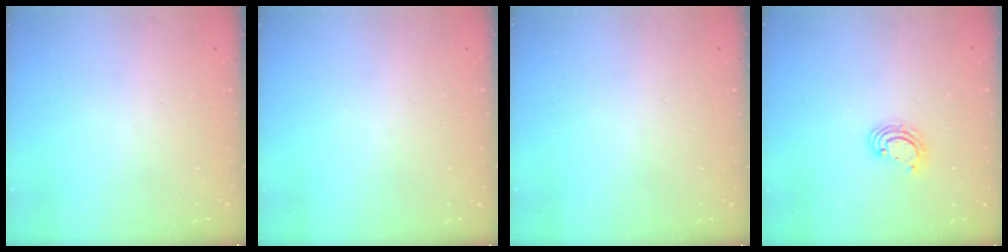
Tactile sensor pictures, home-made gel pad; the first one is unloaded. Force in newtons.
{"total": 0.0}
{"total": 0.0}
{"total": 4.3, "press": 4.3, "slide": 0.2}